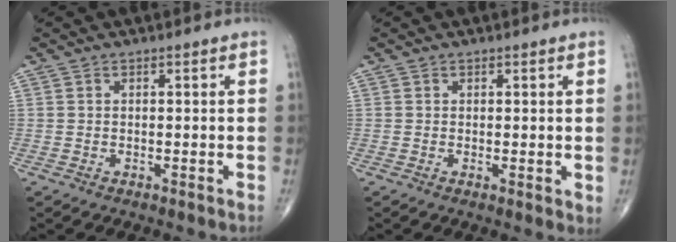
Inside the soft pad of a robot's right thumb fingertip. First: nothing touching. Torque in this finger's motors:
{"motor_torque": [-0.08, 0.04, -0.15, -0.11, -0.02]}